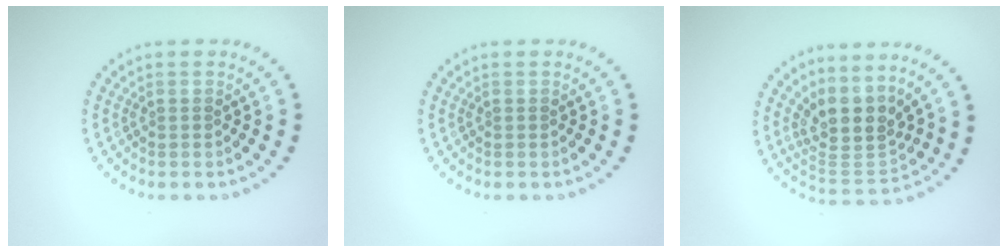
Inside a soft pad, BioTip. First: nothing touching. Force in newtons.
{"total": 0.0}
{"total": 4.3, "press": 3.4, "slide": 2.6}